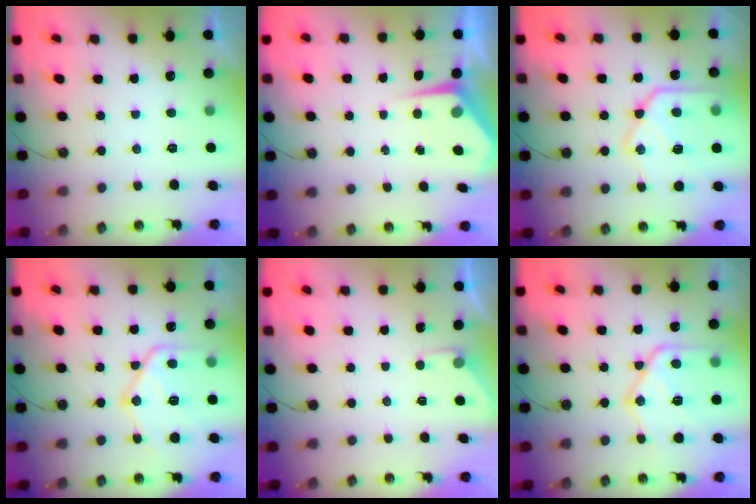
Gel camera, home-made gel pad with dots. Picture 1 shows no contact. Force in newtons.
{"total": 4.8, "press": 4.8, "slide": 0.5}
{"total": 18.3, "press": 18.3, "slide": 1.4}
{"total": 17.8, "press": 17.7, "slide": 1.8}
{"total": 1.9, "press": 1.9, "slide": 0.3}
{"total": 18.8, "press": 18.7, "slide": 1.5}